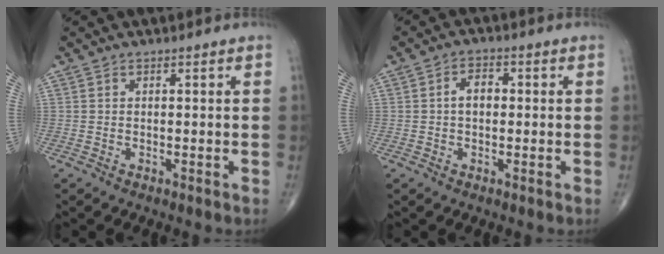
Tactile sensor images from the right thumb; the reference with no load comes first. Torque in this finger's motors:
{"motor_torque": [0.25, 1.27, 0.30, -0.10, 0.01]}